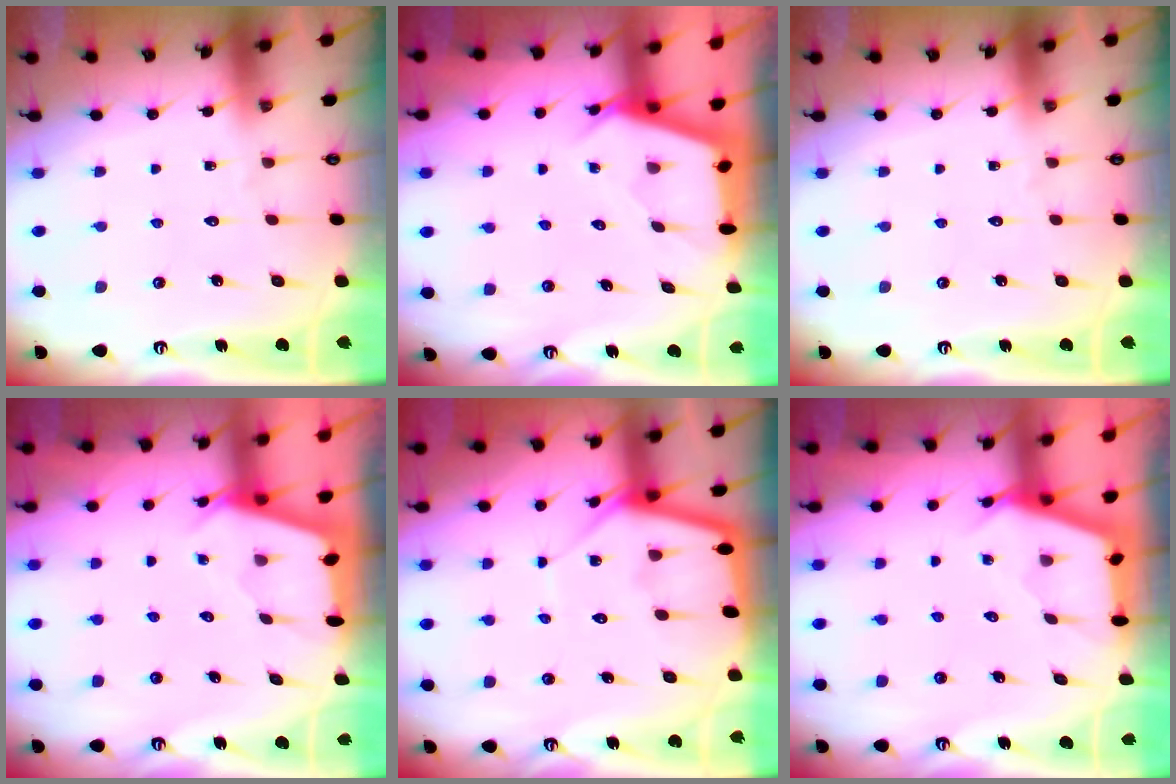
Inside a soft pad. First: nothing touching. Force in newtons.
{"total": 2.8, "press": 2.8, "slide": 0.3}
{"total": 0.0}
{"total": 2.5, "press": 2.5, "slide": 0.3}
{"total": 8.1, "press": 8.1, "slide": 0.9}
{"total": 2.9, "press": 2.9, "slide": 0.3}